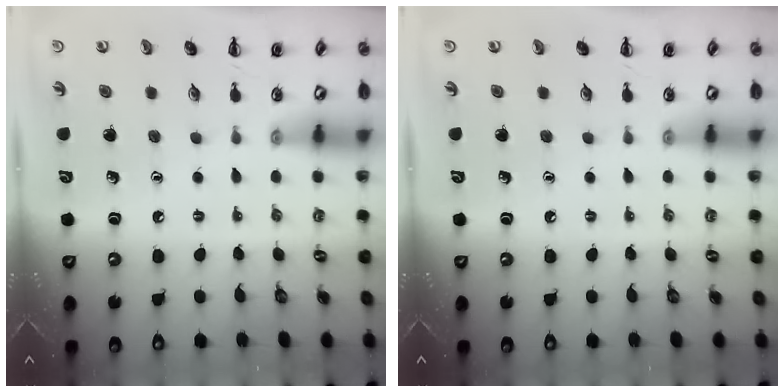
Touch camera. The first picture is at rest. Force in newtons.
{"total": 0.0}